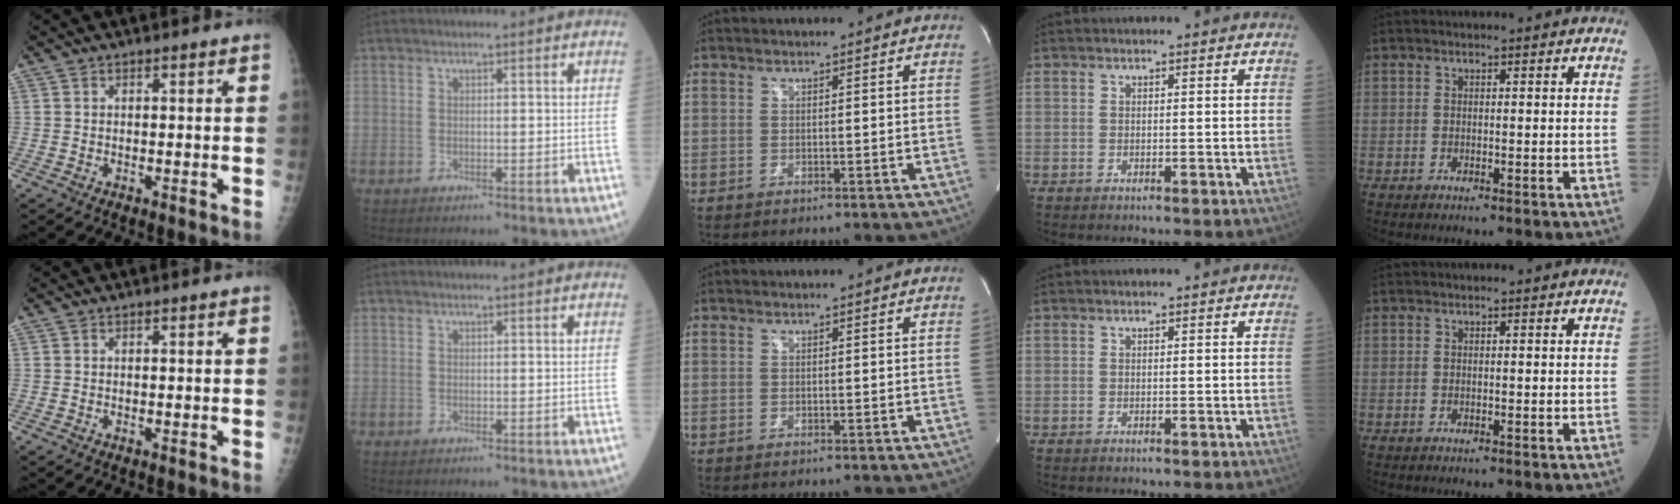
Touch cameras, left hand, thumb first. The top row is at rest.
{}